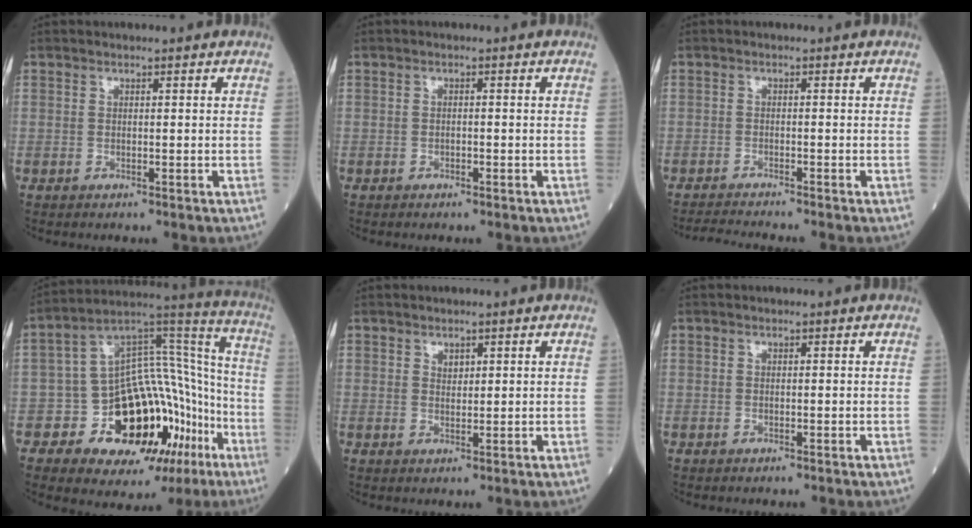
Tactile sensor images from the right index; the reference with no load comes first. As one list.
[{"total": 0.7, "force": [-0.3, 0.4, 0.5], "torque": [-0.007, 0.001, -0.005]}, {"total": 4.0, "force": [-3.7, -1.2, 1.0], "torque": [-0.022, -0.019, -0.062]}, {"total": 21.3, "force": [-9.9, 11.5, 15.0], "torque": [-0.183, 0.072, -0.140]}, {"total": 1.2, "force": [0.8, 0.7, 0.6], "torque": [-0.011, -0.002, 0.014]}, {"total": 0.0}]